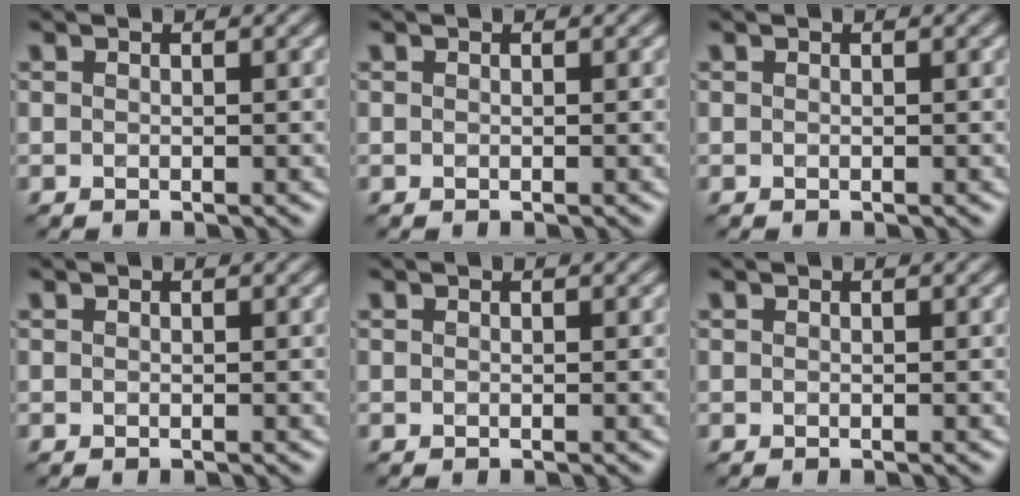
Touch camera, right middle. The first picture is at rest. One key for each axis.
{"total": 0.0}
{"total": 0.0}
{"total": 0.0}
{"total": 0.0}
{"total": 0.0}